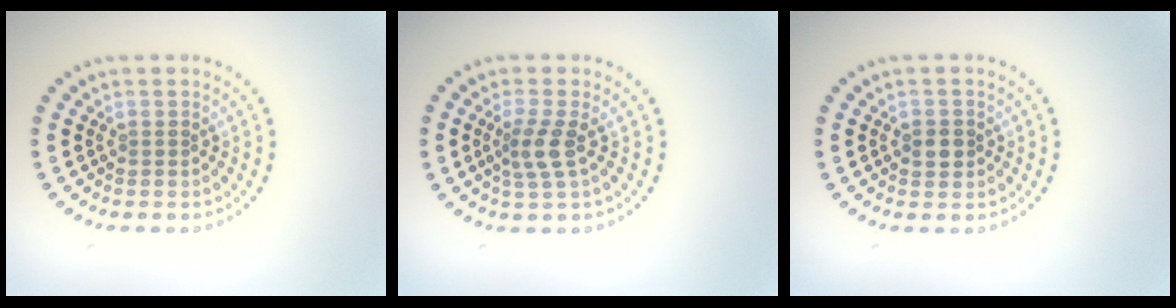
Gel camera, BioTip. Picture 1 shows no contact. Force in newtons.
{"total": 2.5, "press": 1.9, "slide": 1.6}
{"total": 1.6, "press": 1.5, "slide": 0.3}